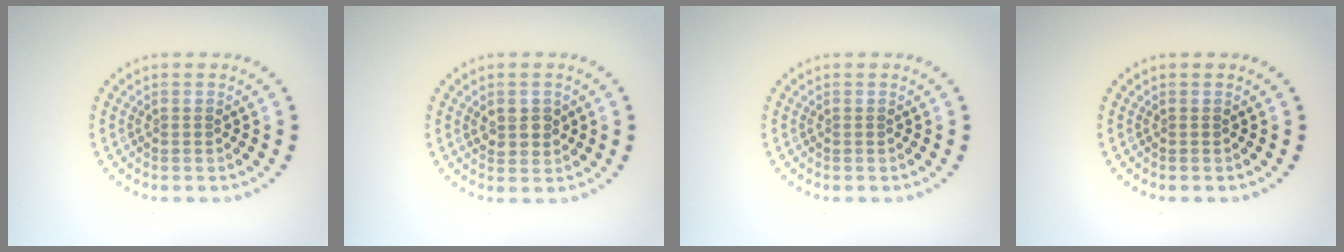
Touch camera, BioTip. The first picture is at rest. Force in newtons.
{"total": 2.1, "press": 2.0, "slide": 0.4}
{"total": 0.0}
{"total": 0.0}